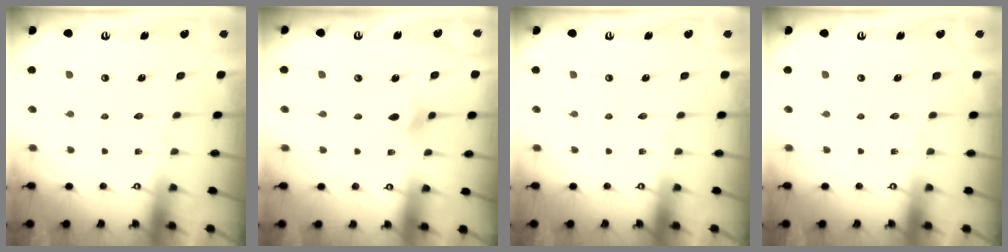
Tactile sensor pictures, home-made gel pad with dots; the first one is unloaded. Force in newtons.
{"total": 3.1, "press": 3.0, "slide": 0.6}
{"total": 0.0}
{"total": 0.0}